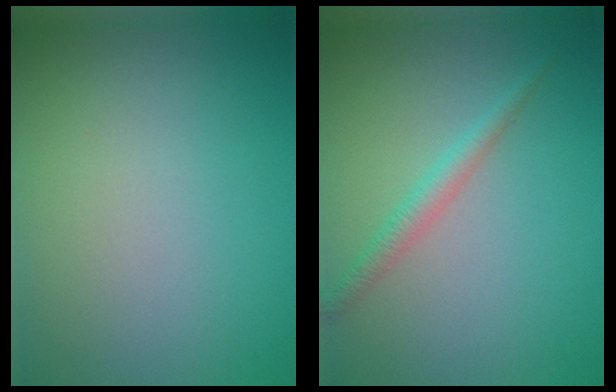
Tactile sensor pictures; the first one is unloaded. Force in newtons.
{"total": 1.9, "press": 1.9, "slide": 0.1}